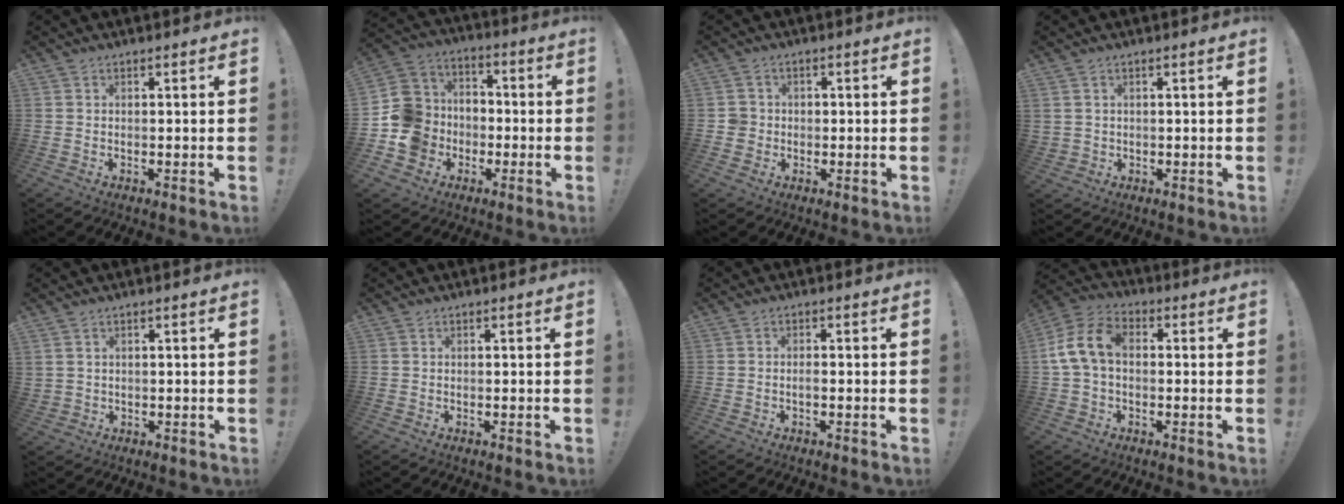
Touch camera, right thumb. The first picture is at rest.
{"total": 15.3, "force": [-4.9, 13.6, 5.2], "torque": [-0.102, 0.038, -0.080]}
{"total": 4.0, "force": [-0.6, 3.8, 1.1], "torque": [-0.015, 0.012, -0.009]}
{"total": 2.0, "force": [1.1, 1.7, 0.5], "torque": [-0.006, -0.006, 0.020]}
{"total": 2.2, "force": [1.3, 1.6, 0.7], "torque": [-0.008, -0.004, 0.026]}
{"total": 0.0}
{"total": 1.2, "force": [-0.7, 0.4, 1.0], "torque": [-0.016, 0.003, -0.012]}
{"total": 11.6, "force": [0.7, 7.6, 8.8], "torque": [-0.176, 0.014, 0.017]}